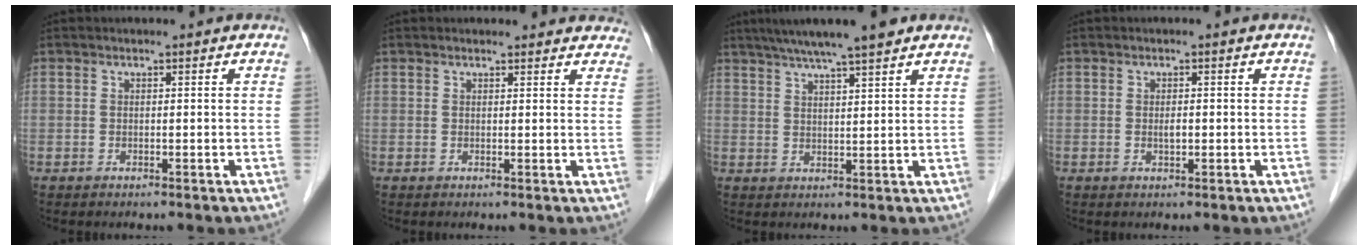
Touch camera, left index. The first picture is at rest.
{"total": 7.9, "force": [7.4, 2.2, 1.5], "torque": [0.009, 0.004, 0.059]}
{"total": 9.8, "force": [7.7, 0.3, 6.0], "torque": [-0.096, 0.025, 0.112]}
{"total": 1.2, "force": [-0.2, 0.4, 1.1], "torque": [-0.021, -0.002, -0.002]}